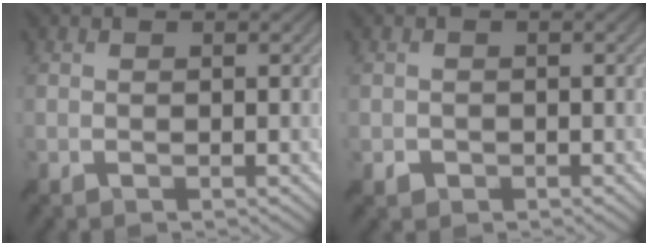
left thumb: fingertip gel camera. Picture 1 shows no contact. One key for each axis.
{"total": 1.4, "fx": -0.8, "fy": 1.1, "fz": 0.1, "tx": 0.003, "ty": -0.006, "tz": -0.016}